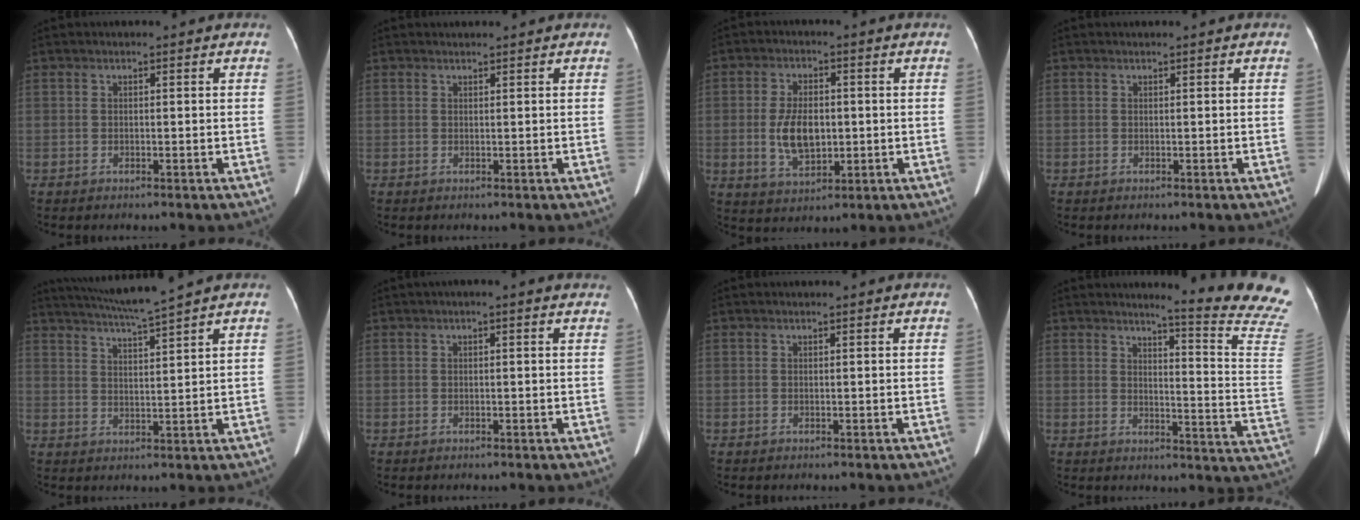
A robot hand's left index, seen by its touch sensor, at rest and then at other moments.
{"total": 0.6, "force": [0.5, 0.1, 0.0], "torque": [-0.008, 0.012, 0.012]}
{"total": 7.2, "force": [-0.5, 3.8, 6.1], "torque": [-0.131, 0.002, -0.001]}
{"total": 0.0}
{"total": 7.6, "force": [6.7, -1.9, 3.0], "torque": [-0.056, 0.000, 0.116]}
{"total": 1.5, "force": [0.8, 0.1, 1.2], "torque": [-0.017, 0.013, 0.006]}
{"total": 0.0}
{"total": 16.8, "force": [15.3, -1.9, 6.5], "torque": [-0.086, -0.141, 0.160]}